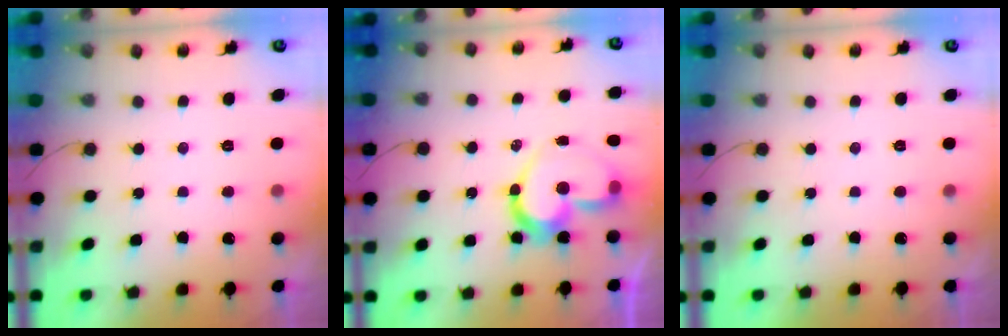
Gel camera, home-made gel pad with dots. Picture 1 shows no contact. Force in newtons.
{"total": 14.7, "press": 14.5, "slide": 2.2}
{"total": 1.7, "press": 1.7, "slide": 0.0}